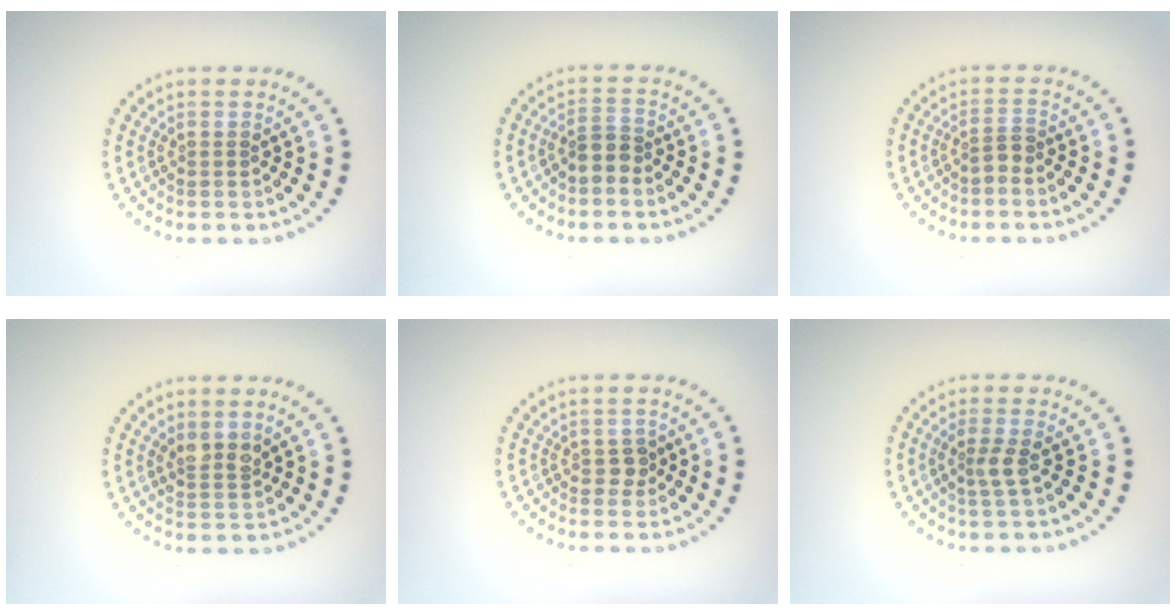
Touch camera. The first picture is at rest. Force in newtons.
{"total": 2.1, "press": 1.6, "slide": 1.3}
{"total": 1.1, "press": 0.8, "slide": 0.8}
{"total": 1.8, "press": 1.5, "slide": 0.9}
{"total": 1.1, "press": 1.0, "slide": 0.4}
{"total": 1.6, "press": 1.2, "slide": 1.1}